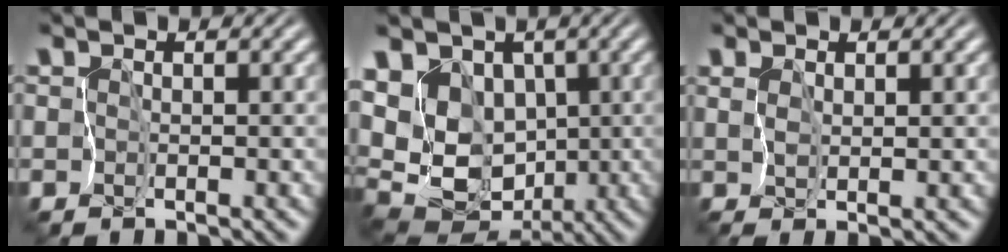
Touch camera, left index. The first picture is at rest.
{"total": 11.2, "force": [1.9, 8.3, 7.3], "torque": [-0.144, 0.017, 0.021]}
{"total": 1.0, "force": [0.6, -0.8, 0.0], "torque": [-0.014, 0.000, 0.013]}